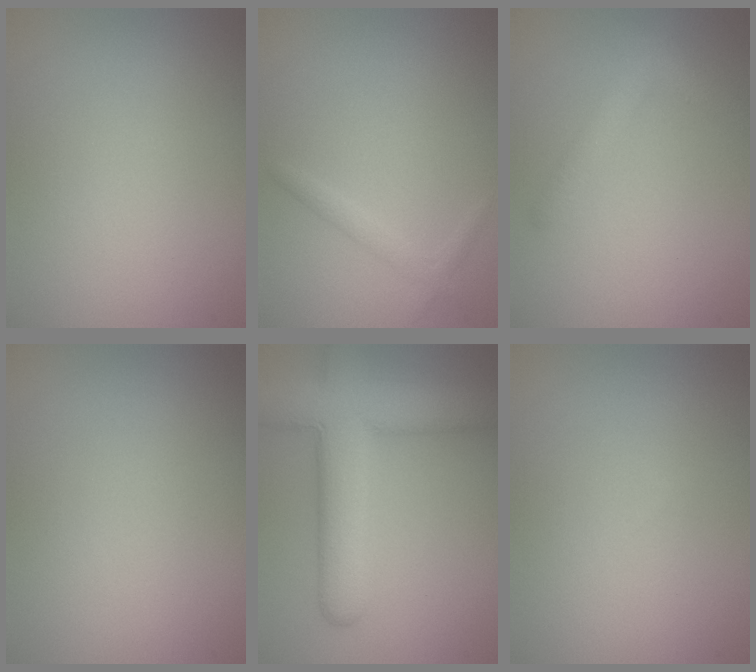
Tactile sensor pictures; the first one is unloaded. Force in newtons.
{"total": 1.1, "press": 1.1, "slide": 0.0}
{"total": 2.3, "press": 2.3, "slide": 0.1}
{"total": 0.0}
{"total": 8.8, "press": 8.8, "slide": 0.4}
{"total": 0.0}